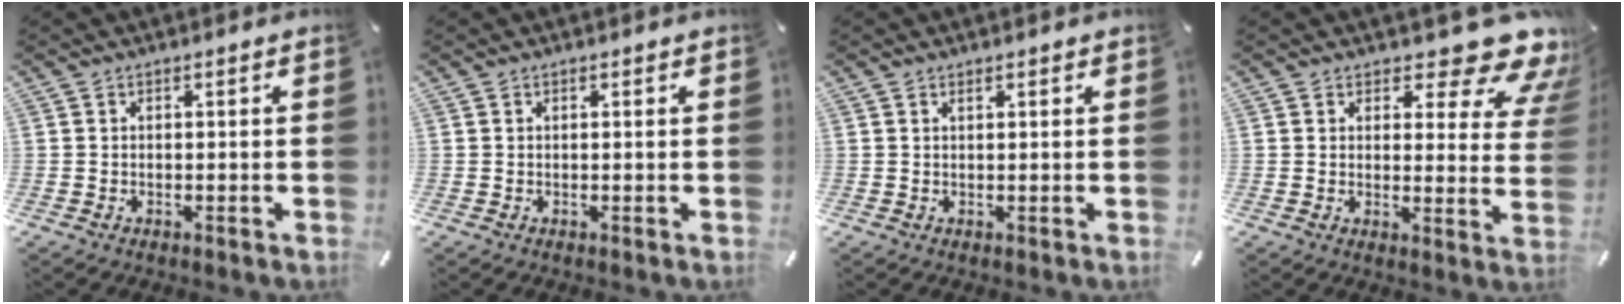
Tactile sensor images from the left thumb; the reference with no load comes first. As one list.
[{"total": 0.0}, {"total": 0.7, "force": [0.5, 0.2, 0.5], "torque": [-0.010, 0.000, 0.008]}, {"total": 11.0, "force": [8.0, 4.2, 6.2], "torque": [-0.063, -0.073, 0.134]}]